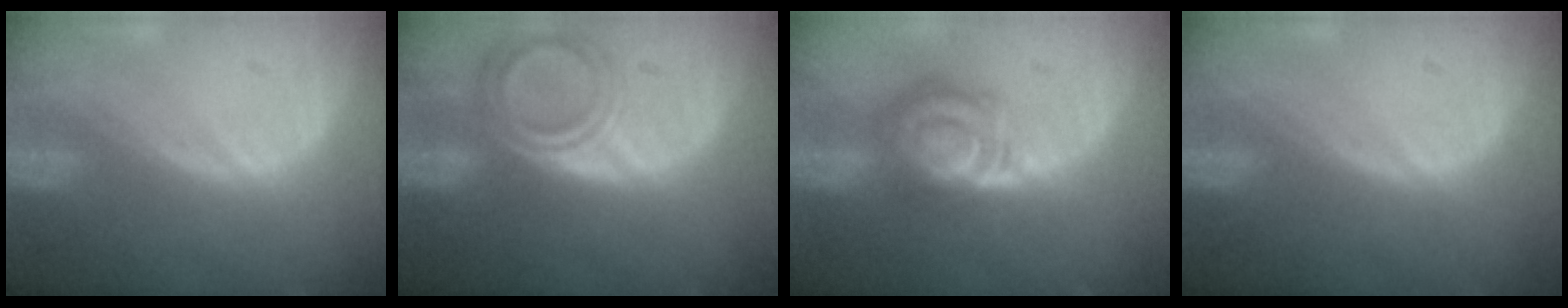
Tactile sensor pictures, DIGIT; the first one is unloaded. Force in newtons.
{"total": 6.6, "press": 5.9, "slide": 3.0}
{"total": 7.6, "press": 6.9, "slide": 3.2}
{"total": 0.0}